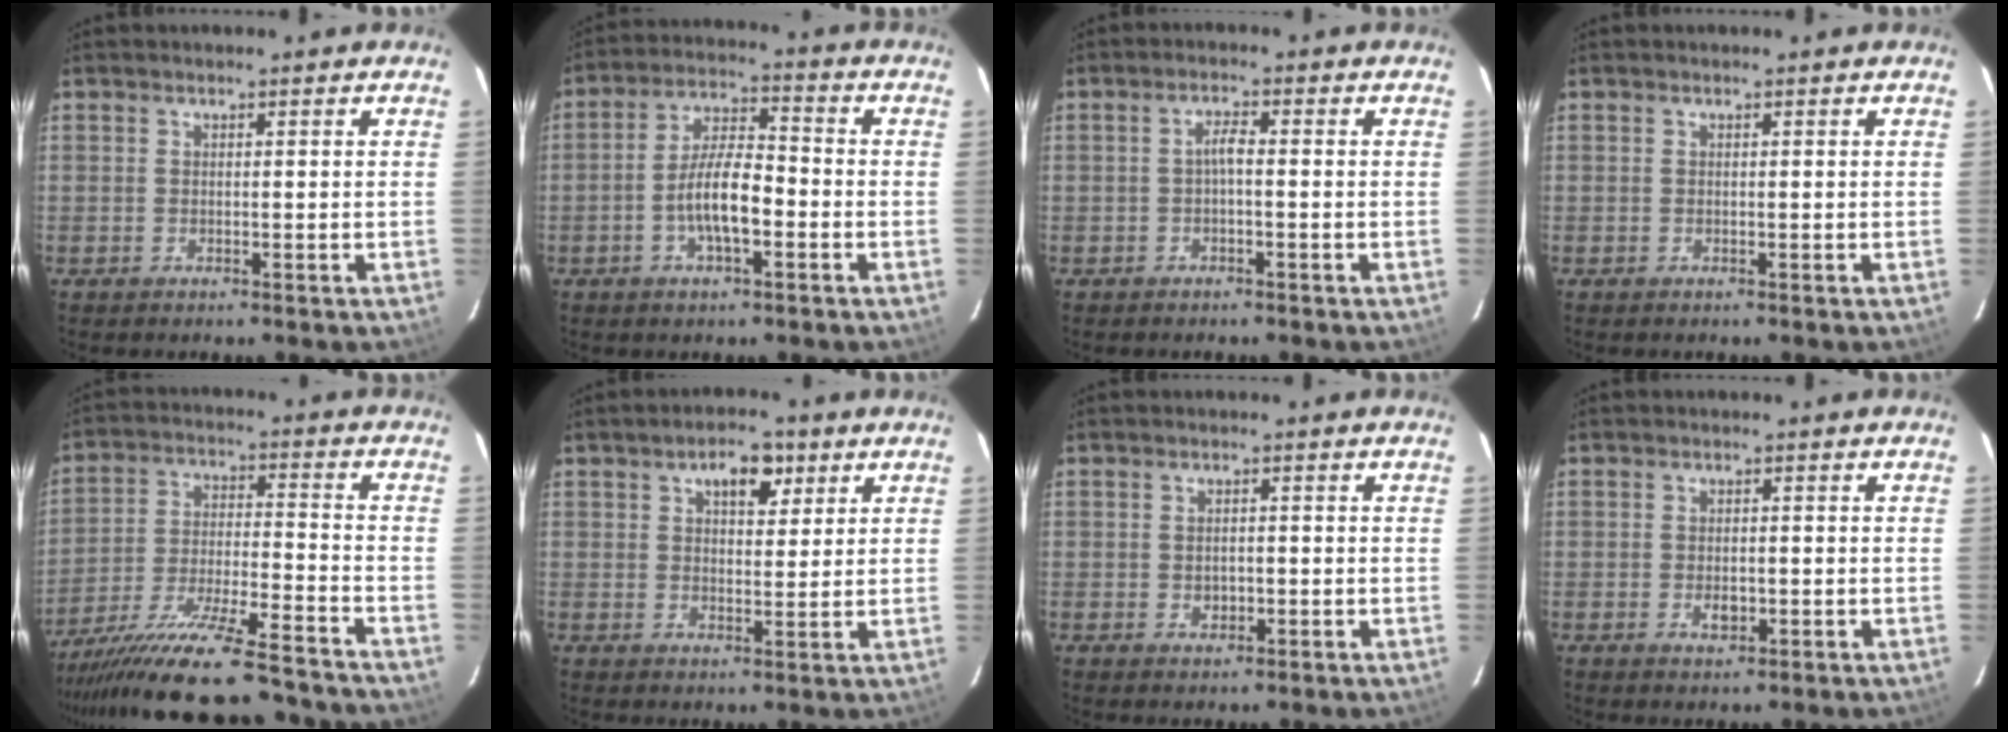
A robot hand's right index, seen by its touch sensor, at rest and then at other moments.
{"total": 6.6, "force": [-2.2, 2.1, 5.9], "torque": [-0.115, 0.008, -0.038]}
{"total": 1.9, "force": [-0.6, 0.3, 1.8], "torque": [-0.037, 0.008, -0.011]}
{"total": 0.0}
{"total": 23.5, "force": [-21.1, 1.5, 10.3], "torque": [-0.197, -0.063, -0.328]}
{"total": 6.2, "force": [3.0, 3.3, 4.3], "torque": [-0.061, 0.012, 0.047]}
{"total": 2.1, "force": [-0.4, 1.7, 1.2], "torque": [-0.018, 0.003, -0.004]}
{"total": 2.5, "force": [-0.7, 1.7, 1.8], "torque": [-0.030, 0.000, -0.009]}